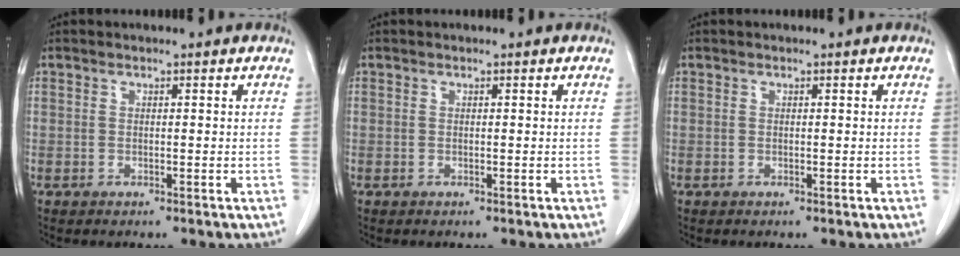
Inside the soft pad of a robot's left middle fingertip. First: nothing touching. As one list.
[{"total": 0.0}, {"total": 0.0}]